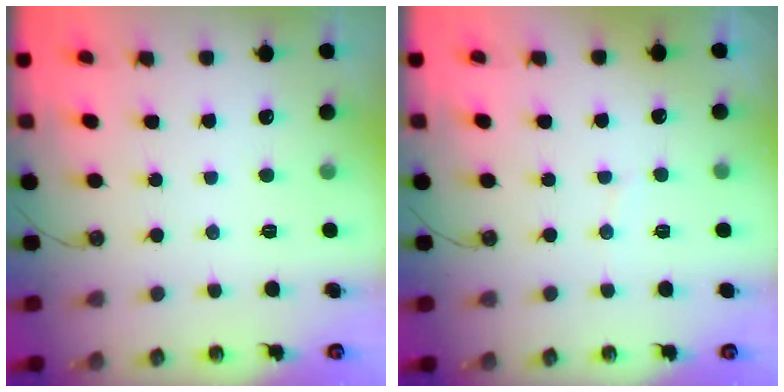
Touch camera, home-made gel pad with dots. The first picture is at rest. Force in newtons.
{"total": 2.6, "press": 2.6, "slide": 0.4}